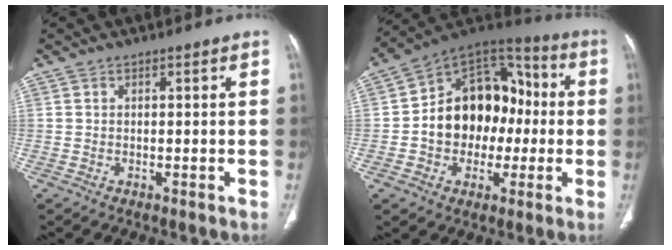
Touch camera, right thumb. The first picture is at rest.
{"total": 18.7, "force": [-1.3, 14.2, 12.1], "torque": [-0.135, 0.044, -0.023]}